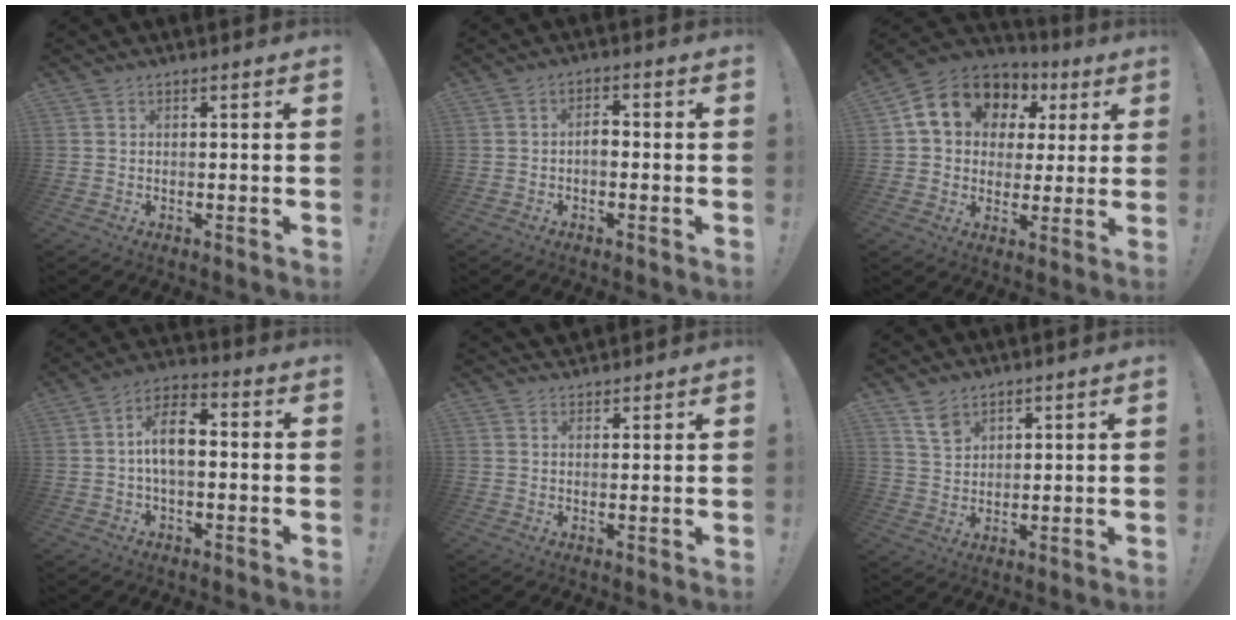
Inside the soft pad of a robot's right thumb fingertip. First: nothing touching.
{"total": 3.2, "force": [-0.8, 1.8, 2.5], "torque": [-0.046, -0.002, -0.019]}
{"total": 15.3, "force": [6.4, 11.8, 7.4], "torque": [-0.119, -0.022, 0.131]}
{"total": 9.9, "force": [0.2, 5.2, 8.4], "torque": [-0.147, 0.007, 0.004]}
{"total": 3.1, "force": [2.7, 1.4, 0.0], "torque": [0.011, -0.017, 0.050]}
{"total": 6.3, "force": [4.7, 3.7, 2.0], "torque": [-0.028, -0.031, 0.090]}